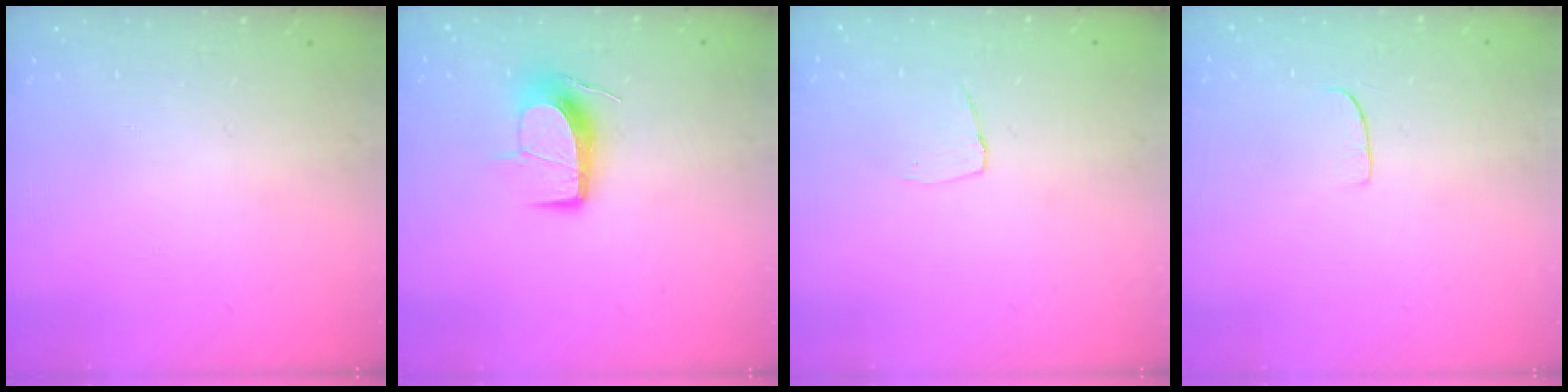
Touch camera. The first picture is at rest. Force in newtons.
{"total": 10.9, "press": 10.9, "slide": 0.2}
{"total": 3.6, "press": 3.6, "slide": 0.3}
{"total": 5.4, "press": 5.4, "slide": 0.4}